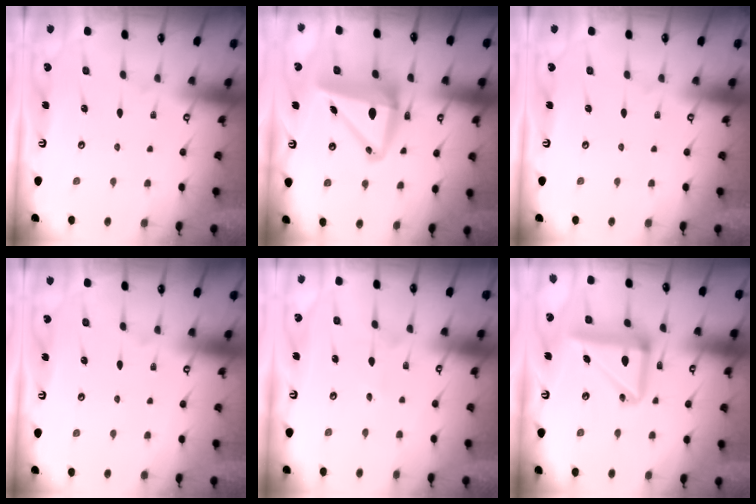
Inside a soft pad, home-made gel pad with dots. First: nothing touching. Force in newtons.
{"total": 12.3, "press": 11.9, "slide": 2.8}
{"total": 0.0}
{"total": 0.9, "press": 0.9, "slide": 0.2}
{"total": 2.5, "press": 2.5, "slide": 0.3}
{"total": 14.9, "press": 14.7, "slide": 2.3}